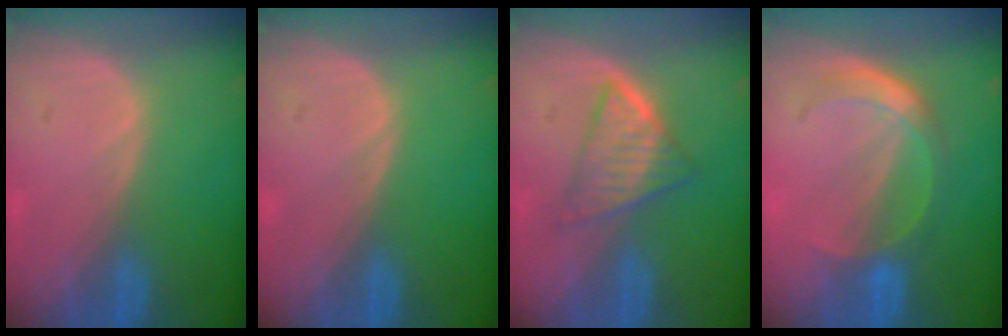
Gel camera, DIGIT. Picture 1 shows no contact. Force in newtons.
{"total": 0.0}
{"total": 5.5, "press": 5.4, "slide": 1.4}
{"total": 5.8, "press": 5.0, "slide": 2.8}